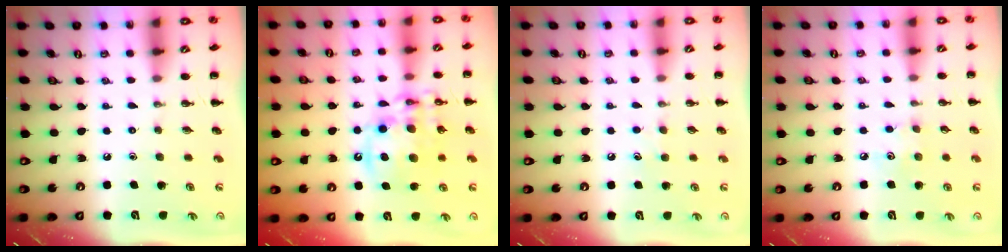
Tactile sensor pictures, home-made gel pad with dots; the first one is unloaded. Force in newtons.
{"total": 14.3, "press": 13.9, "slide": 3.0}
{"total": 3.9, "press": 3.7, "slide": 1.3}
{"total": 4.3, "press": 4.3, "slide": 0.9}